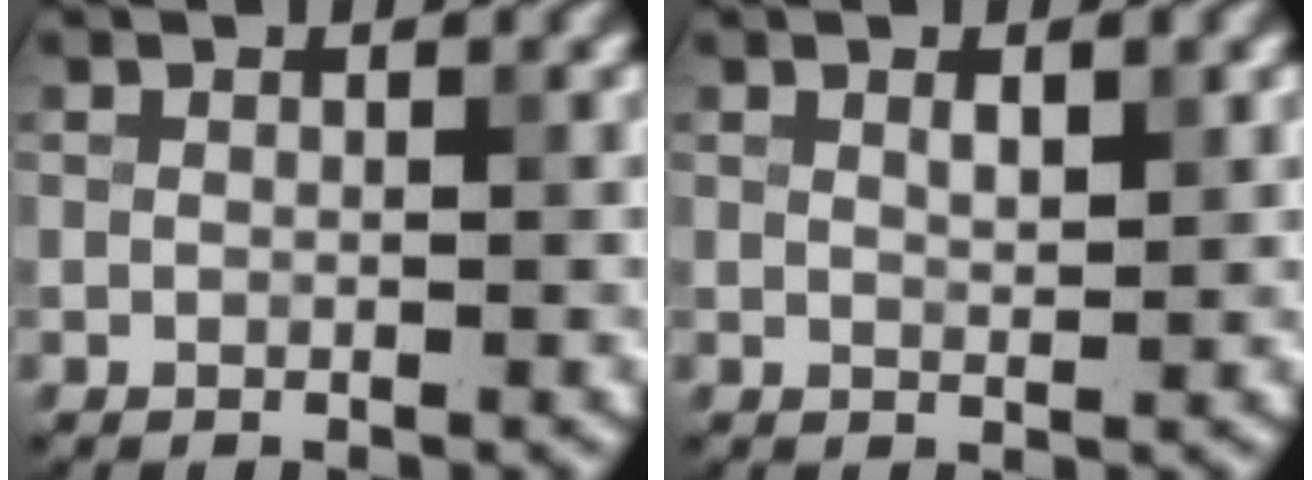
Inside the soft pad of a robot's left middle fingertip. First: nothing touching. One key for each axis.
{"total": 1.3, "fx": 0.7, "fy": 0.3, "fz": 1.0, "tx": -0.017, "ty": -0.001, "tz": 0.013}